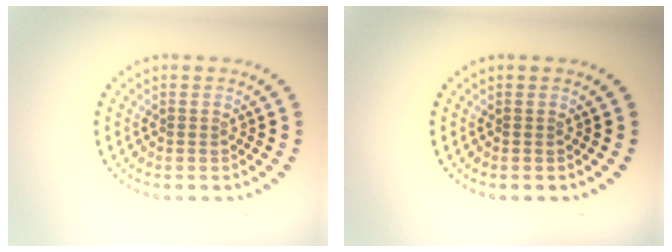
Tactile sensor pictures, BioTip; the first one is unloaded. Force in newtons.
{"total": 0.0}